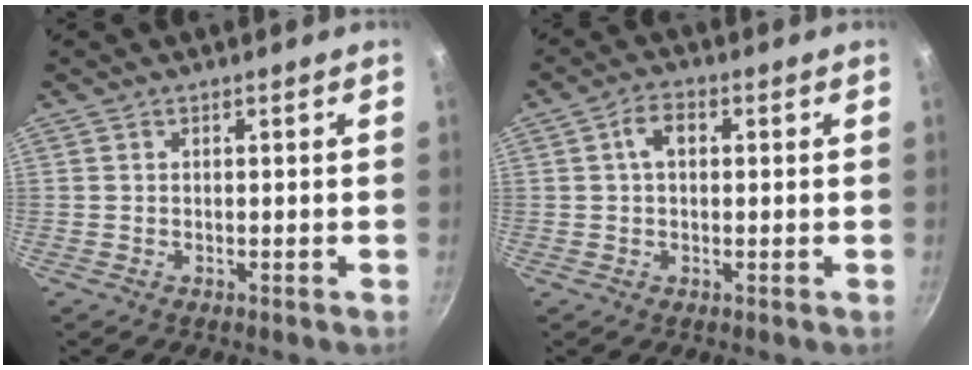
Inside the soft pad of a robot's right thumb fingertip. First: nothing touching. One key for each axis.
{"total": 4.5, "fx": 0.9, "fy": 2.9, "fz": 3.3, "tx": -0.046, "ty": 0.011, "tz": 0.009}